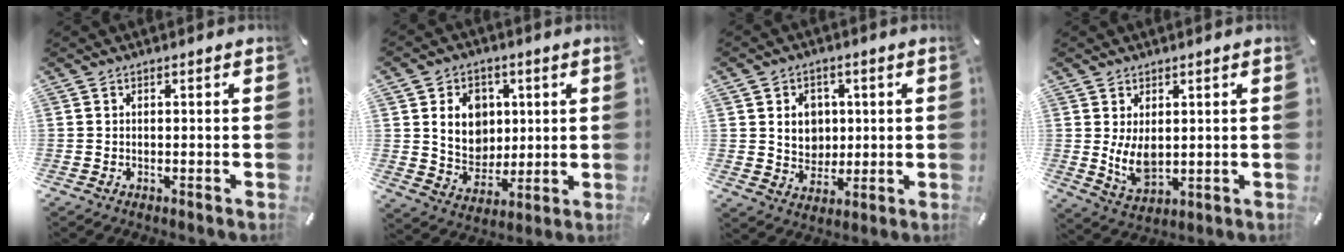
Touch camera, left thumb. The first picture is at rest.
{"total": 10.7, "force": [2.5, 9.3, 4.8], "torque": [-0.084, 0.001, 0.050]}
{"total": 7.4, "force": [1.3, 6.8, 2.8], "torque": [-0.043, 0.003, 0.023]}
{"total": 6.9, "force": [1.1, 4.5, 5.2], "torque": [-0.121, -0.011, 0.017]}